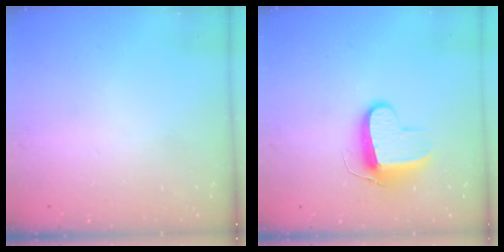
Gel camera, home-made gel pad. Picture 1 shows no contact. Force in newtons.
{"total": 9.9, "press": 9.9, "slide": 0.2}